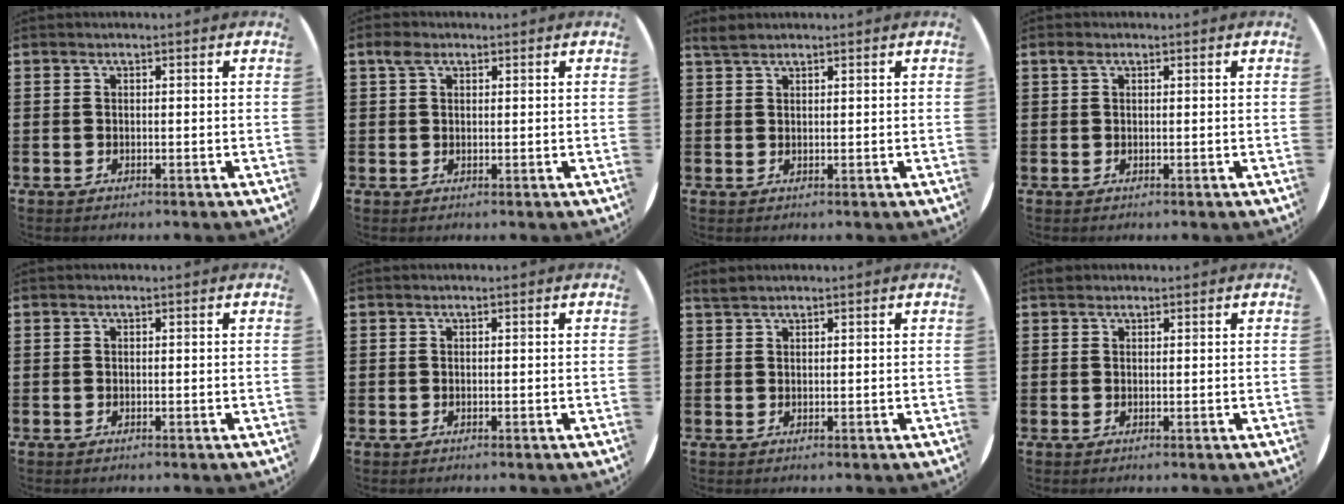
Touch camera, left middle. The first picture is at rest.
{"total": 1.9, "force": [1.2, 1.1, 0.9], "torque": [-0.012, 0.001, 0.022]}
{"total": 1.4, "force": [1.3, 0.3, 0.4], "torque": [-0.011, 0.002, 0.025]}
{"total": 0.8, "force": [0.4, 0.6, 0.4], "torque": [-0.002, 0.001, 0.006]}
{"total": 0.0}
{"total": 0.0}
{"total": 1.0, "force": [1.0, 0.1, 0.0], "torque": [-0.003, 0.001, 0.020]}
{"total": 0.7, "force": [0.6, 0.3, -0.1], "torque": [0.009, 0.000, 0.010]}